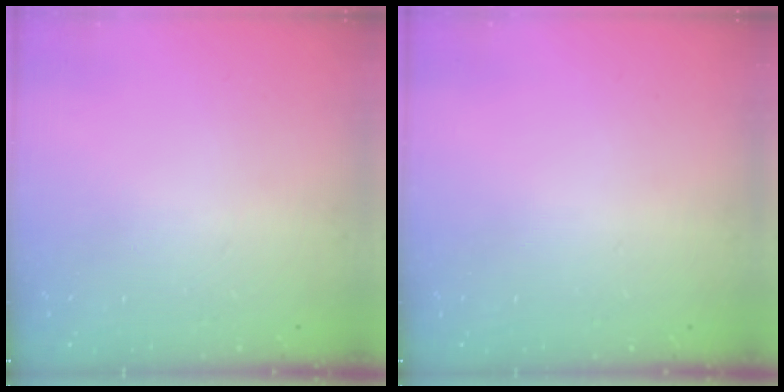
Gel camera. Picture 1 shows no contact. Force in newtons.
{"total": 0.0}